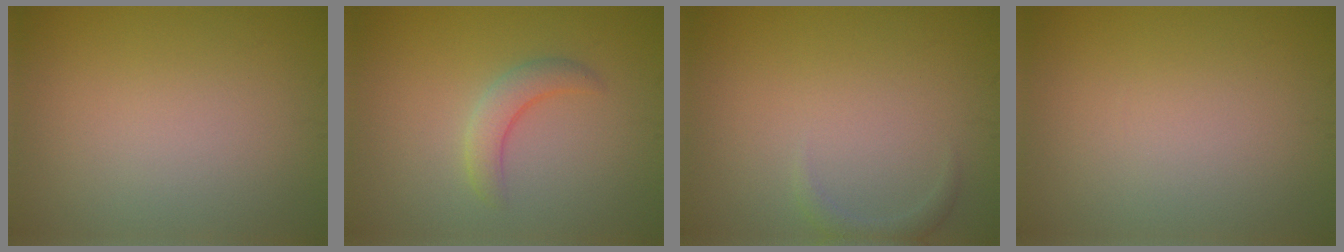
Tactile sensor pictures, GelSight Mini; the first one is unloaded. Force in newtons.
{"total": 2.5, "press": 2.5, "slide": 0.2}
{"total": 1.2, "press": 1.2, "slide": 0.2}
{"total": 0.0}